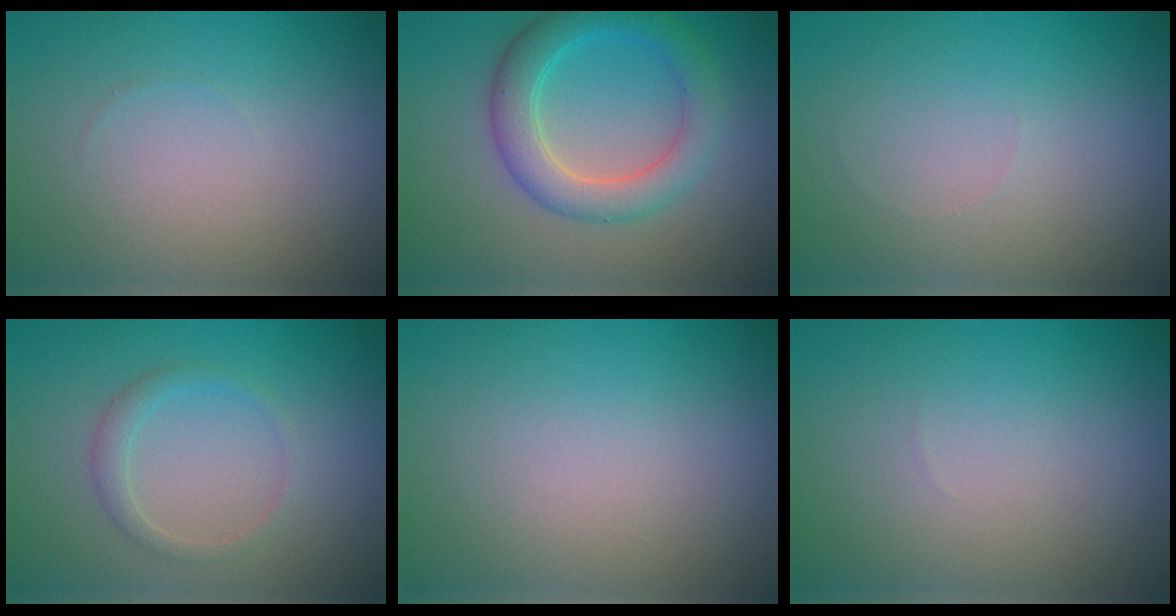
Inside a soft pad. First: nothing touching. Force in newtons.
{"total": 4.5, "press": 4.5, "slide": 0.1}
{"total": 0.0}
{"total": 1.5, "press": 1.5, "slide": 0.2}
{"total": 0.0}
{"total": 0.0}